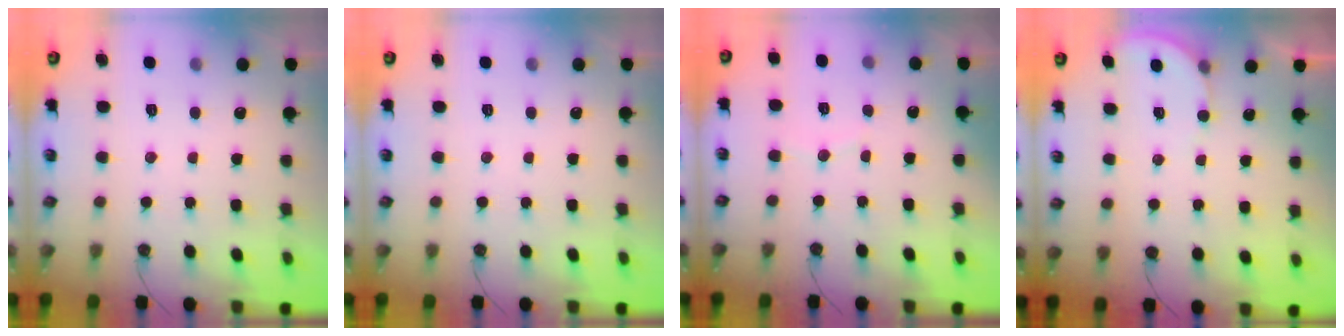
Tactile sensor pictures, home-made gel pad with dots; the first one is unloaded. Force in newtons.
{"total": 0.0}
{"total": 3.2, "press": 3.2, "slide": 0.4}
{"total": 2.7, "press": 2.7, "slide": 0.1}